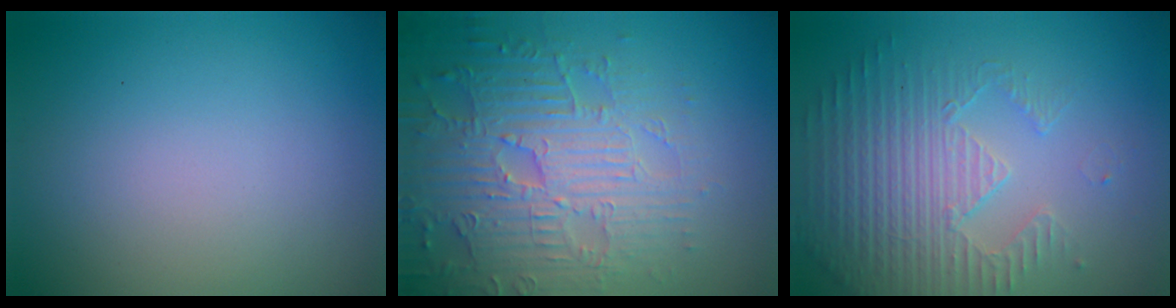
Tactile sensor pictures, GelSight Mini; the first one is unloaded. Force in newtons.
{"total": 6.7, "press": 5.4, "slide": 3.9}
{"total": 3.8, "press": 3.7, "slide": 1.0}